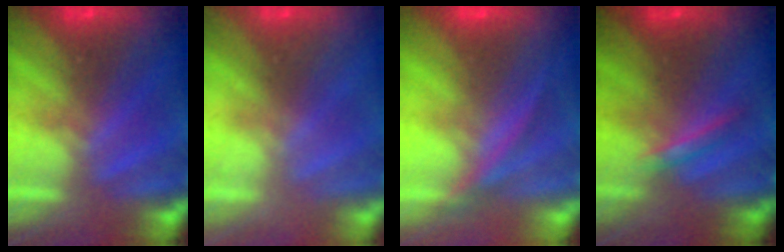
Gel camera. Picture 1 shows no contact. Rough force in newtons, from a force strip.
{"total": 2.1}
{"total": 3.5}
{"total": 1.7}